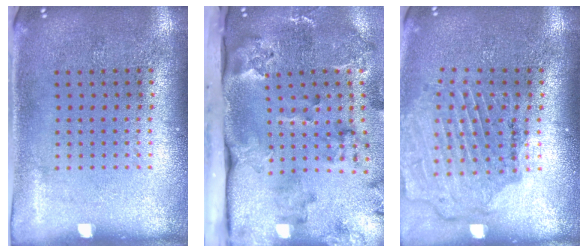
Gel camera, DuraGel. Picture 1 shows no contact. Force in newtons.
{"total": 3.8, "press": 2.7, "slide": 2.6}
{"total": 1.6, "press": 1.6, "slide": 0.0}